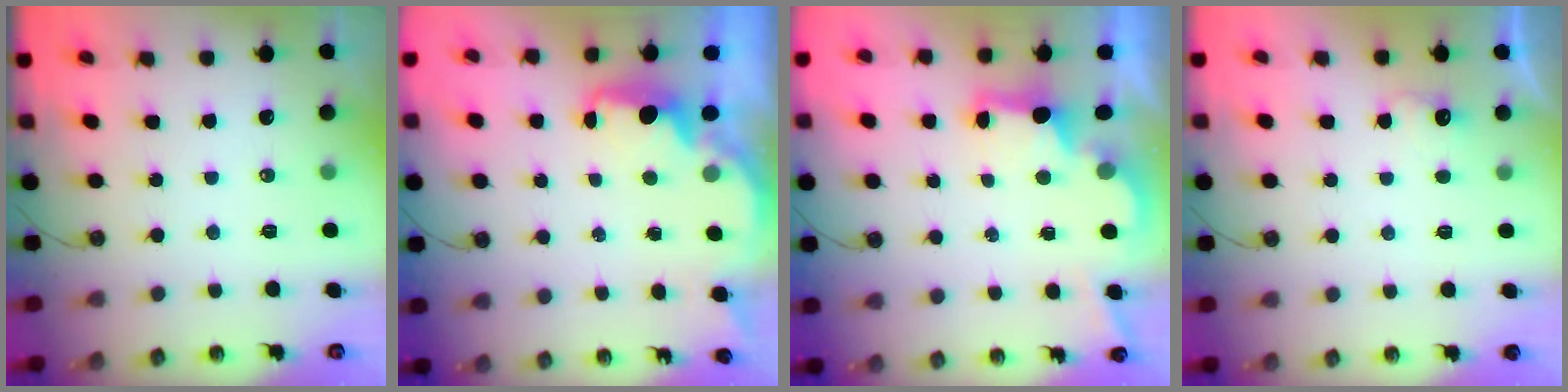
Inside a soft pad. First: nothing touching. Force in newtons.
{"total": 2.5, "press": 2.4, "slide": 0.8}
{"total": 2.7, "press": 2.6, "slide": 0.7}
{"total": 4.3, "press": 4.3, "slide": 0.8}